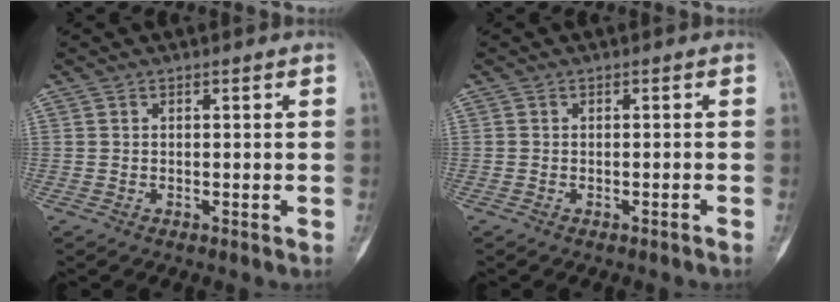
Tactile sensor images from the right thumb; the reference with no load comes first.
{"total": 0.6, "force": [-0.5, -0.3, 0.2], "torque": [-0.012, 0.010, -0.007]}